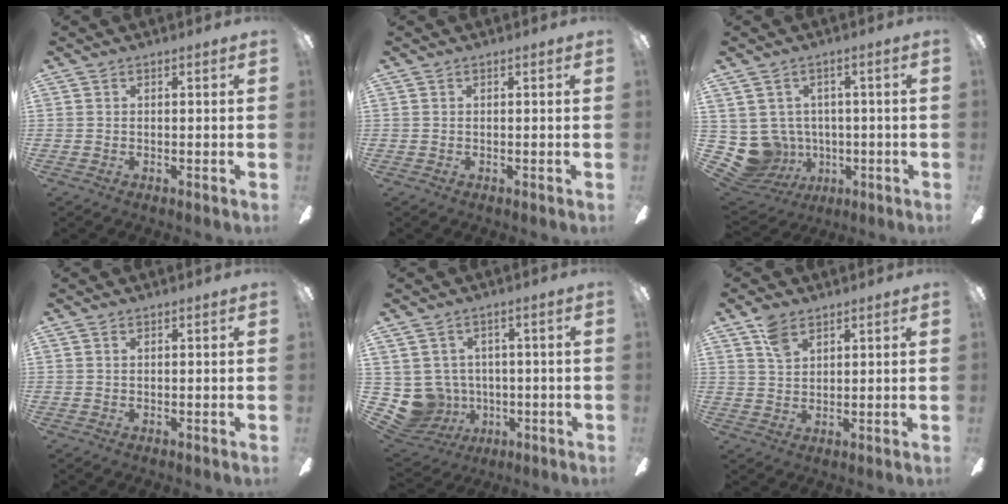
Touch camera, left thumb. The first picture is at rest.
{"total": 0.0}
{"total": 8.3, "force": [-0.3, 8.1, 1.7], "torque": [-0.087, -0.008, 0.001]}
{"total": 0.8, "force": [0.6, 0.4, 0.4], "torque": [-0.011, 0.001, 0.010]}
{"total": 8.0, "force": [-0.1, 7.8, 1.4], "torque": [-0.083, -0.011, 0.005]}
{"total": 5.8, "force": [4.0, 3.1, 2.7], "torque": [-0.049, -0.012, 0.074]}